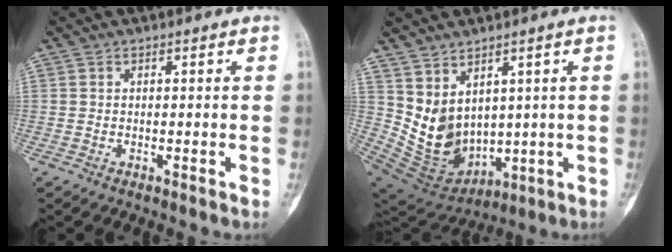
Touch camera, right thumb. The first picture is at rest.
{"total": 11.8, "force": [3.0, 8.6, 7.4], "torque": [-0.108, -0.023, 0.099]}